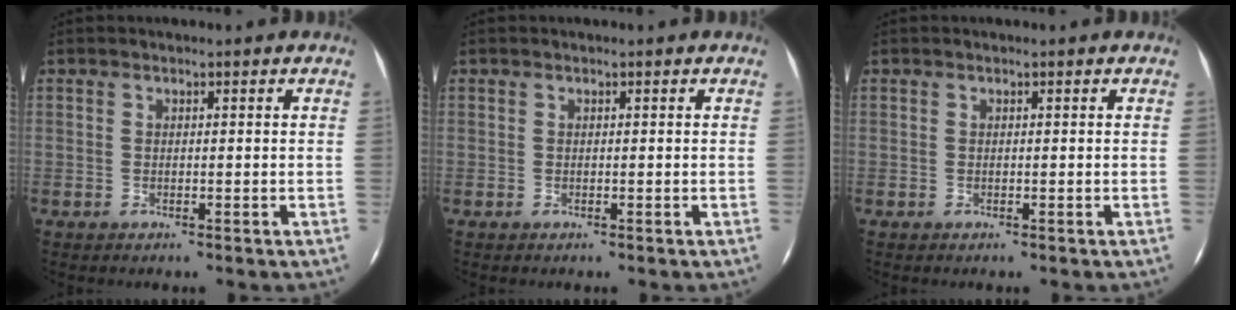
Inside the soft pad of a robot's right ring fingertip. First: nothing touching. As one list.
[{"total": 0.0}, {"total": 0.0}]